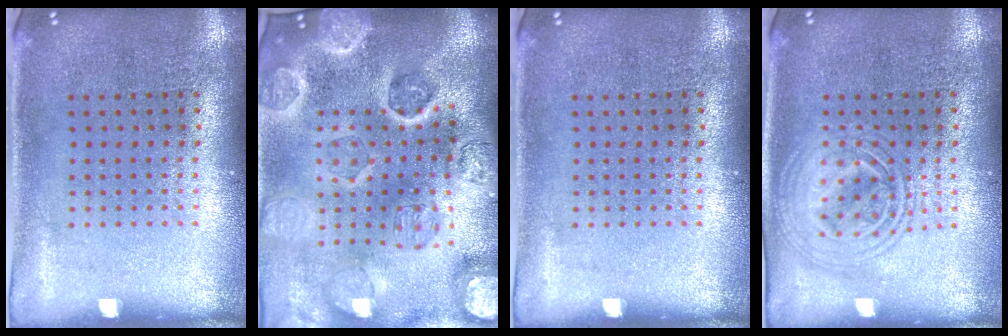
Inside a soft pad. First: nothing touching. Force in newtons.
{"total": 5.1, "press": 4.4, "slide": 2.5}
{"total": 0.0}
{"total": 2.9, "press": 2.9, "slide": 0.4}